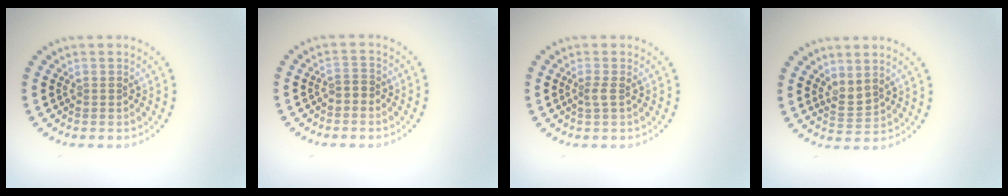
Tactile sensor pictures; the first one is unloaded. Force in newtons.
{"total": 1.2, "press": 1.1, "slide": 0.5}
{"total": 1.1, "press": 0.8, "slide": 0.7}
{"total": 1.5, "press": 1.3, "slide": 0.9}